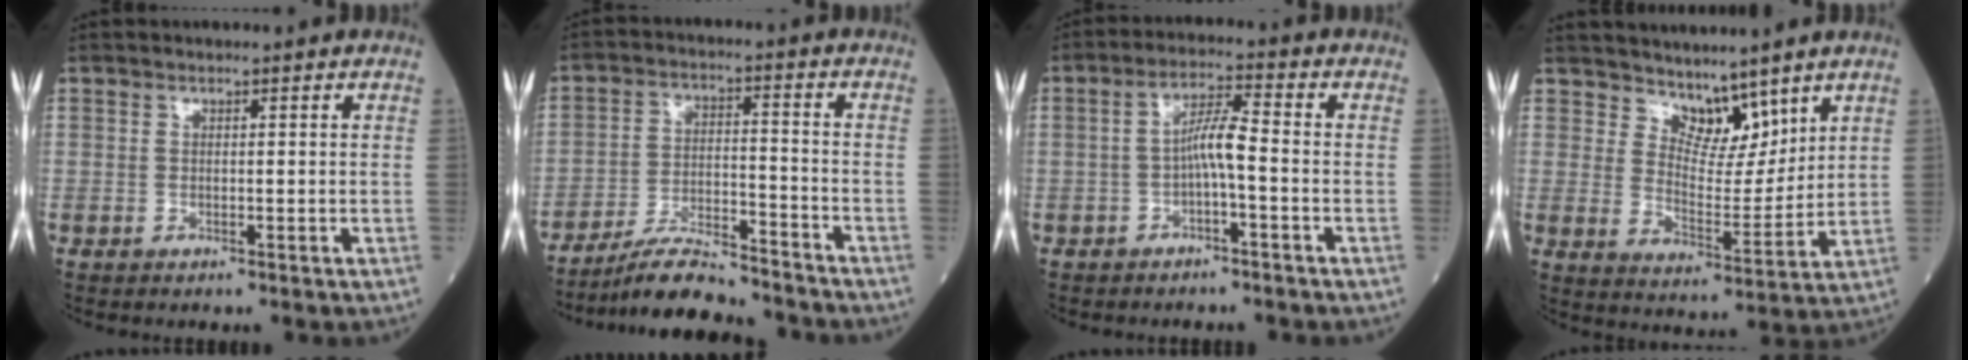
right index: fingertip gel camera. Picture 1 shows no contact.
{"total": 10.8, "force": [-10.0, 1.1, 3.8], "torque": [-0.067, -0.001, -0.175]}
{"total": 4.7, "force": [-1.2, 0.3, 4.5], "torque": [-0.084, 0.014, -0.020]}
{"total": 6.9, "force": [5.8, 2.9, 2.3], "torque": [-0.037, -0.001, 0.113]}